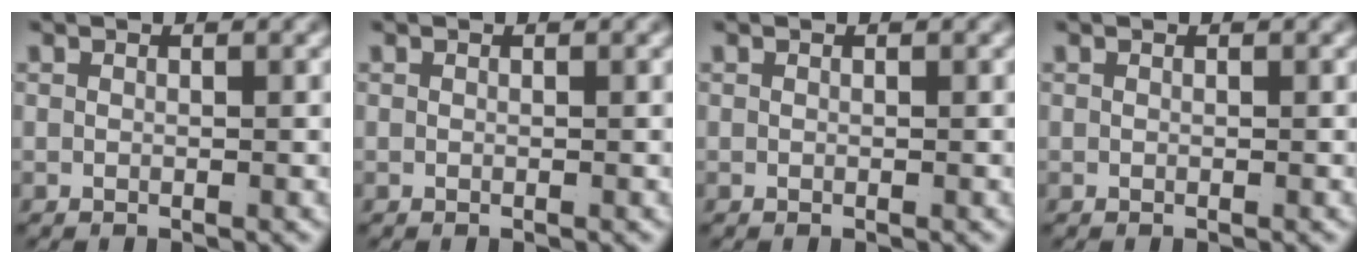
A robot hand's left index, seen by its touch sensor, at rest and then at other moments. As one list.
[{"total": 0.0}, {"total": 0.0}, {"total": 0.0}]